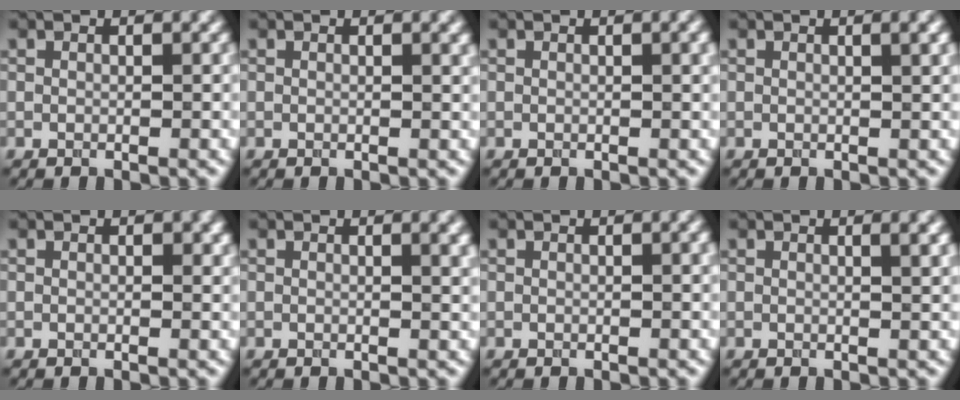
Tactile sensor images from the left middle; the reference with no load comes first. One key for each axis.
{"total": 0.9, "fx": 0.4, "fy": 0.2, "fz": 0.7, "tx": -0.005, "ty": 0.002, "tz": 0.005}
{"total": 1.1, "fx": 0.3, "fy": 0.2, "fz": 1.0, "tx": -0.013, "ty": 0.003, "tz": 0.003}
{"total": 1.6, "fx": 0.7, "fy": 0.4, "fz": 1.4, "tx": -0.016, "ty": 0.004, "tz": 0.007}
{"total": 0.8, "fx": 0.3, "fy": 0.4, "fz": 0.7, "tx": -0.007, "ty": -0.001, "tz": 0.003}
{"total": 2.1, "fx": 0.9, "fy": 0.7, "fz": 1.8, "tx": -0.011, "ty": 0.004, "tz": 0.009}
{"total": 0.7, "fx": 0.2, "fy": 0.1, "fz": 0.7, "tx": -0.009, "ty": 0.003, "tz": 0.002}
{"total": 1.9, "fx": 0.8, "fy": 0.6, "fz": 1.6, "tx": -0.013, "ty": 0.003, "tz": 0.008}